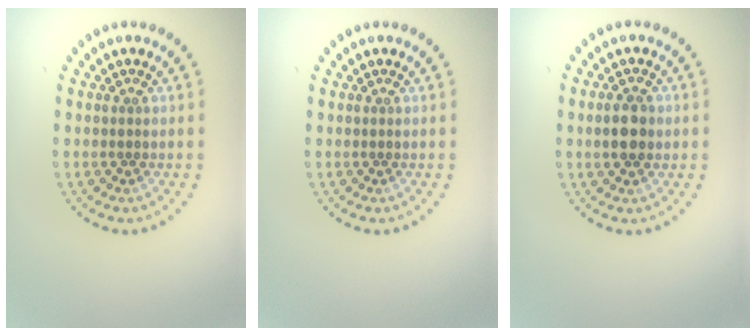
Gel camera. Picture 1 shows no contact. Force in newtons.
{"total": 0.0}
{"total": 3.0, "press": 3.0, "slide": 0.1}